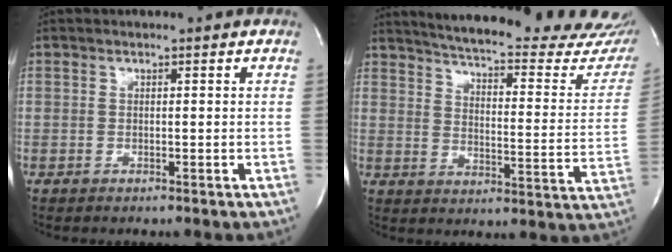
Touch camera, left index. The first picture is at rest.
{"total": 29.8, "force": [26.9, 4.2, 12.1], "torque": [-0.189, -0.106, 0.318]}